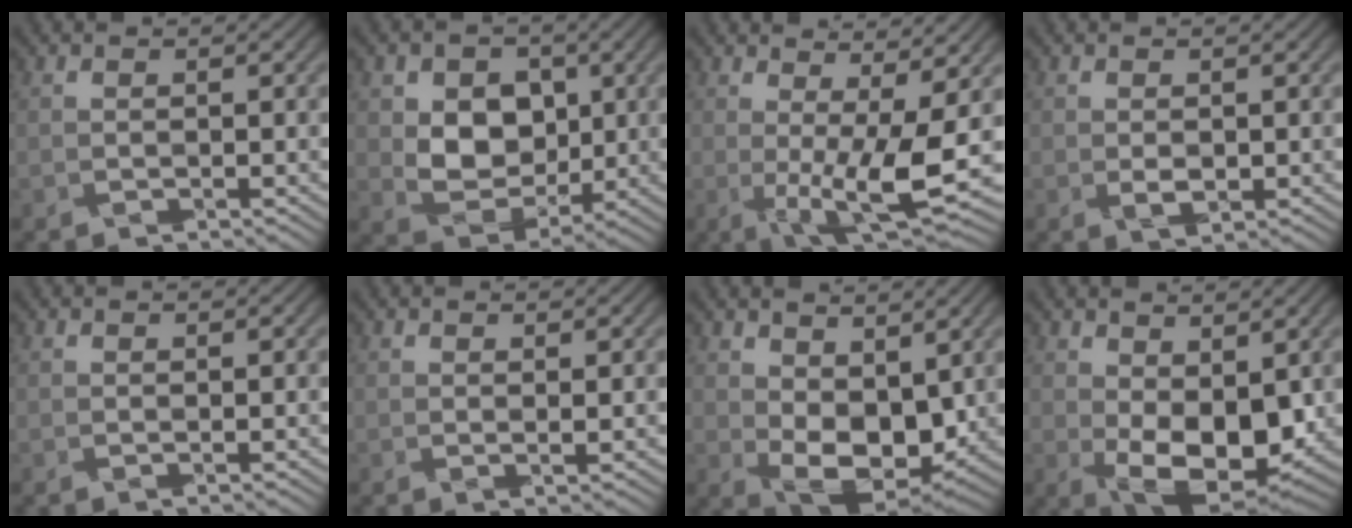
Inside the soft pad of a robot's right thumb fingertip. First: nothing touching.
{"total": 7.4, "force": [0.7, 5.9, 4.5], "torque": [-0.095, -0.009, 0.013]}
{"total": 10.0, "force": [0.1, 2.6, 9.6], "torque": [-0.154, -0.001, 0.008]}
{"total": 1.3, "force": [-0.1, 0.8, 1.0], "torque": [-0.021, -0.004, 0.004]}
{"total": 0.0}
{"total": 0.9, "force": [0.6, 0.0, 0.6], "torque": [-0.006, -0.004, 0.017]}
{"total": 9.3, "force": [1.6, 5.7, 7.2], "torque": [-0.140, -0.012, 0.040]}
{"total": 10.4, "force": [-0.2, 5.7, 8.6], "torque": [-0.154, -0.014, 0.006]}